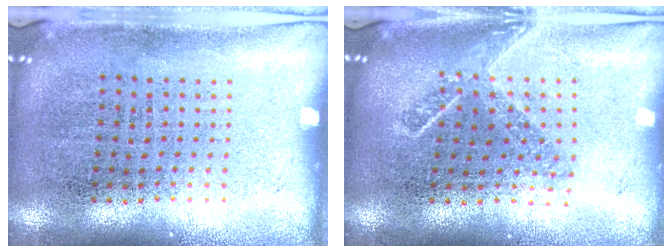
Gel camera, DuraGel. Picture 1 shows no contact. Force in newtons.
{"total": 1.6, "press": 1.2, "slide": 1.1}